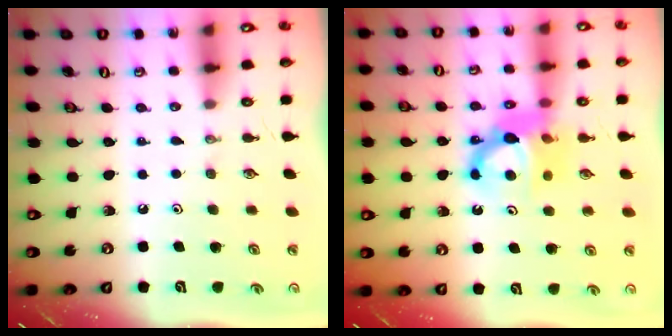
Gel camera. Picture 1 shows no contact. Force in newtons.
{"total": 10.4, "press": 10.2, "slide": 2.0}